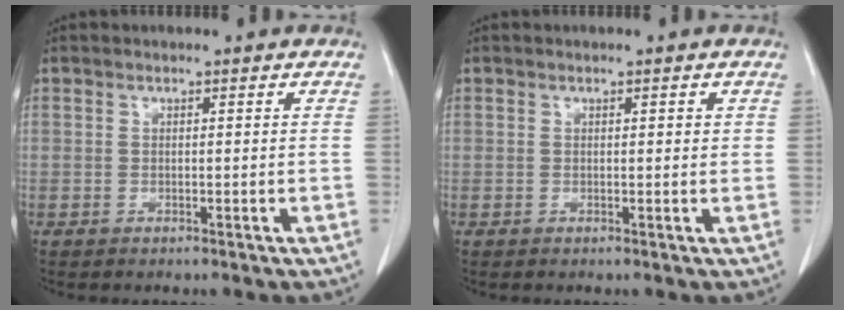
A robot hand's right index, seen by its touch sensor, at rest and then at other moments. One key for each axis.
{"total": 0.9, "fx": 0.4, "fy": 0.4, "fz": 0.7, "tx": -0.008, "ty": 0.001, "tz": 0.004}